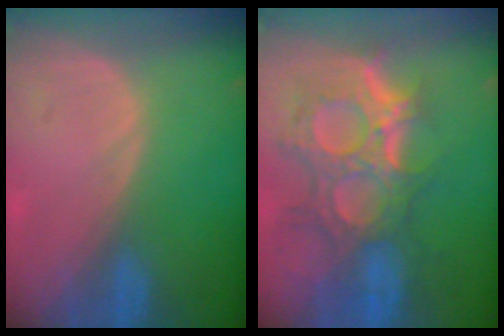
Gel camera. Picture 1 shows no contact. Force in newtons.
{"total": 12.0, "press": 10.8, "slide": 5.3}